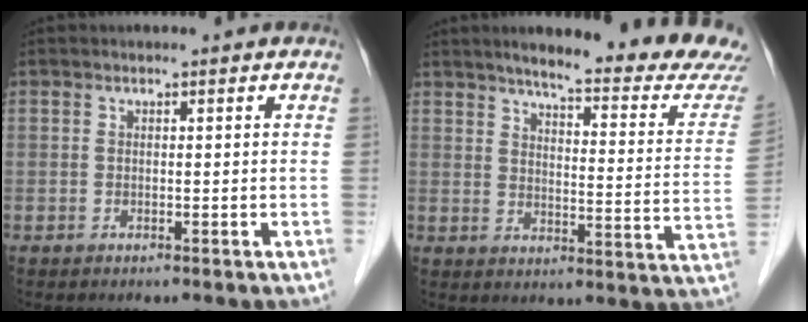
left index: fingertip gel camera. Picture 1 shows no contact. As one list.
[{"total": 20.7, "force": [18.5, 1.1, 9.2], "torque": [-0.117, -0.067, 0.219]}]